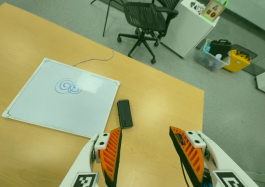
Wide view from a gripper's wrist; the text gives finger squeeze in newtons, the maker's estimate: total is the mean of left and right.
{"total": 0.0}